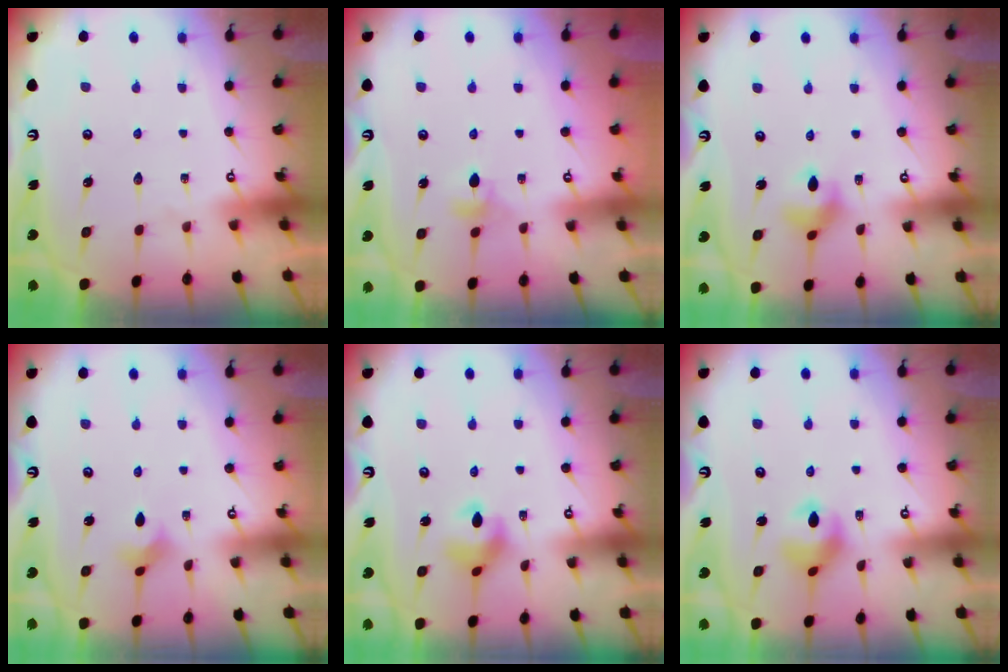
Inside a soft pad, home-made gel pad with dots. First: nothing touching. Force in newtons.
{"total": 3.6, "press": 3.4, "slide": 1.0}
{"total": 7.1, "press": 6.6, "slide": 2.5}
{"total": 2.3, "press": 2.2, "slide": 0.4}
{"total": 7.0, "press": 7.0, "slide": 0.4}
{"total": 8.3, "press": 8.2, "slide": 0.9}